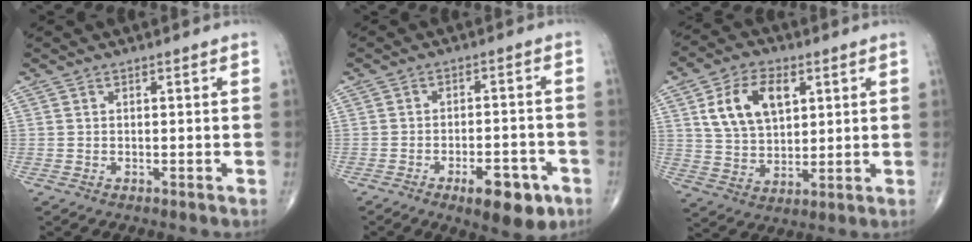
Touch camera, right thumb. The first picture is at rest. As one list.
[{"total": 9.7, "force": [-5.0, 3.9, 7.4], "torque": [-0.091, 0.022, -0.066]}, {"total": 12.3, "force": [4.3, 7.8, 8.5], "torque": [-0.131, -0.010, 0.084]}]